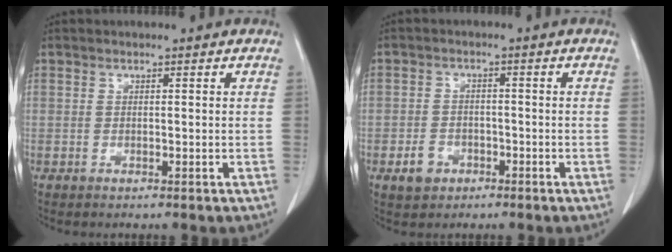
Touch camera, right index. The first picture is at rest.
{"total": 3.6, "force": [-1.9, 2.8, 1.4], "torque": [-0.024, 0.005, -0.025]}